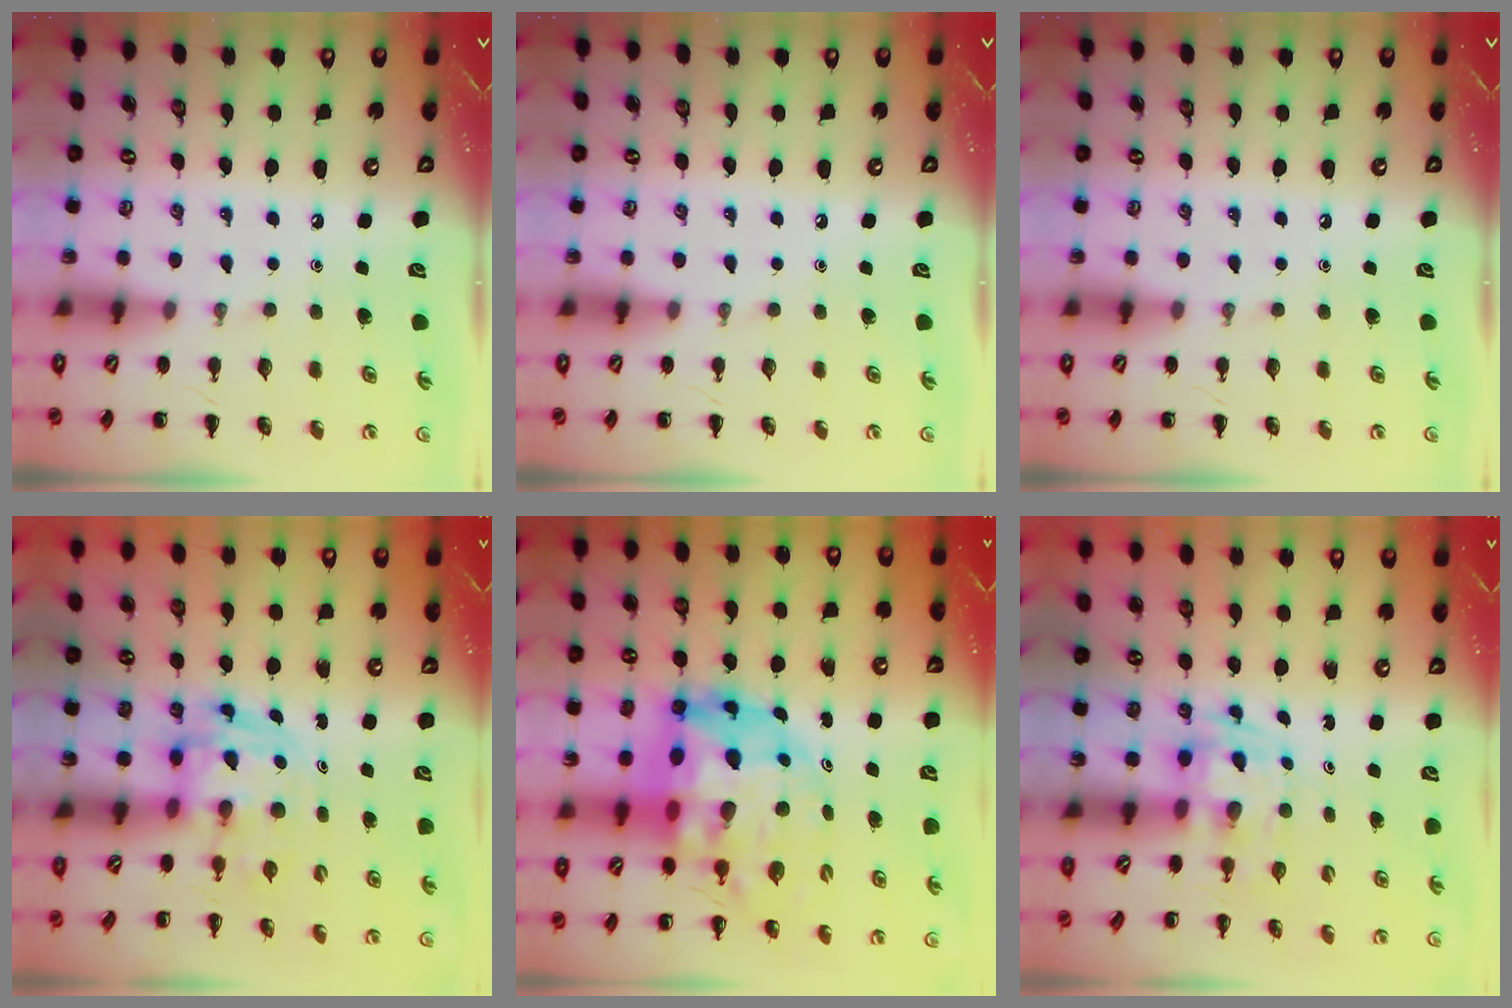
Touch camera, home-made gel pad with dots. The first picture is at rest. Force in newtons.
{"total": 0.0}
{"total": 0.0}
{"total": 3.4, "press": 3.4, "slide": 0.6}
{"total": 15.7, "press": 15.2, "slide": 4.3}
{"total": 2.8, "press": 2.5, "slide": 1.3}